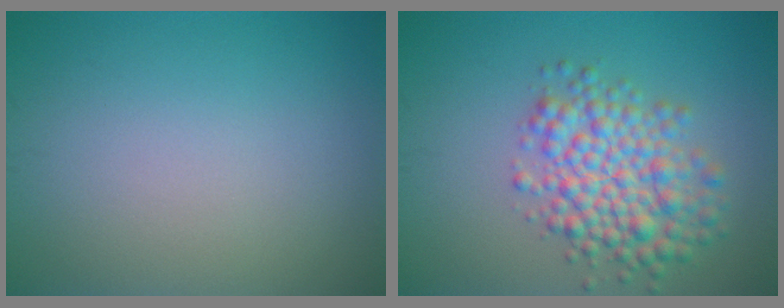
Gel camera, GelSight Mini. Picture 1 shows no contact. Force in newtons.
{"total": 5.9, "press": 5.9, "slide": 0.1}